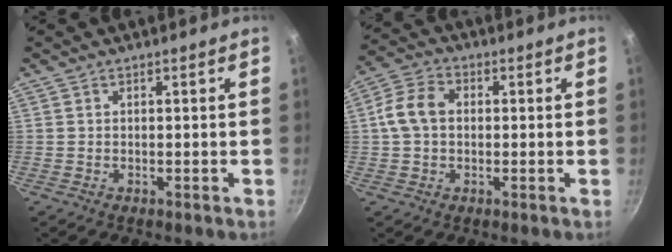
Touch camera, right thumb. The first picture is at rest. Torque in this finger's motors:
{"motor_torque": [-0.32, 0.40, 0.26, -0.21, 0.05]}